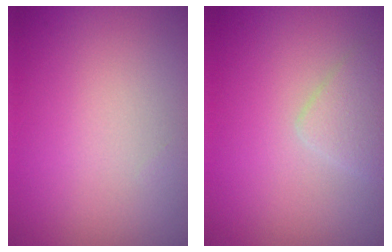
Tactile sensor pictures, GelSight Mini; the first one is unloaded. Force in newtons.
{"total": 1.9, "press": 1.9, "slide": 0.1}